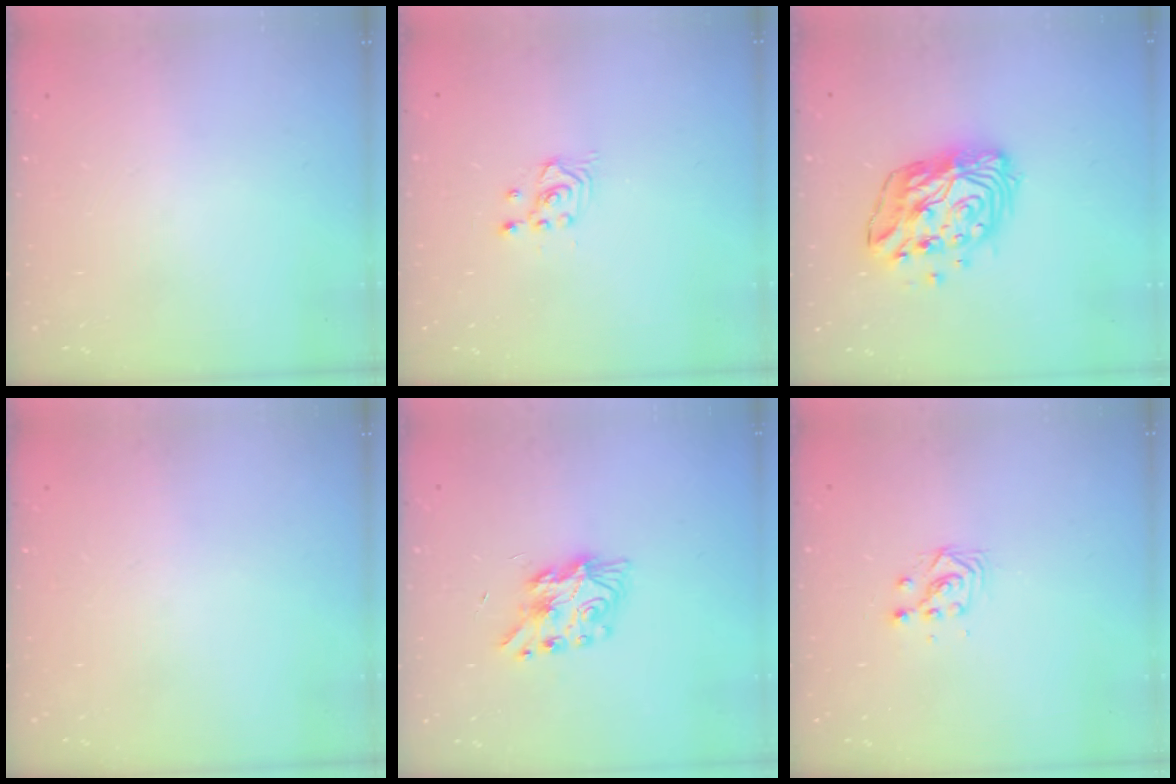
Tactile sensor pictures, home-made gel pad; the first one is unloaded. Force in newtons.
{"total": 2.5, "press": 2.5, "slide": 0.3}
{"total": 14.9, "press": 14.8, "slide": 1.4}
{"total": 0.0}
{"total": 8.2, "press": 8.1, "slide": 0.3}
{"total": 3.6, "press": 3.6, "slide": 0.1}